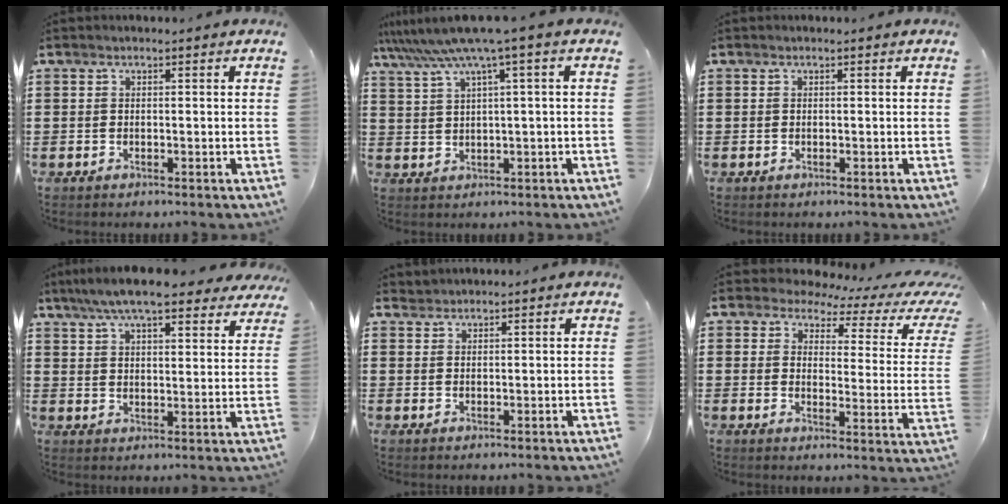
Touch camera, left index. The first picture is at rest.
{"total": 5.9, "force": [2.8, -0.6, 5.2], "torque": [-0.117, -0.024, 0.043]}
{"total": 0.0}
{"total": 8.5, "force": [7.5, 0.9, 3.9], "torque": [-0.099, -0.019, 0.136]}
{"total": 1.3, "force": [1.3, 0.3, -0.1], "torque": [-0.001, 0.000, 0.027]}
{"total": 3.7, "force": [2.8, 1.6, 1.9], "torque": [-0.050, -0.018, 0.040]}